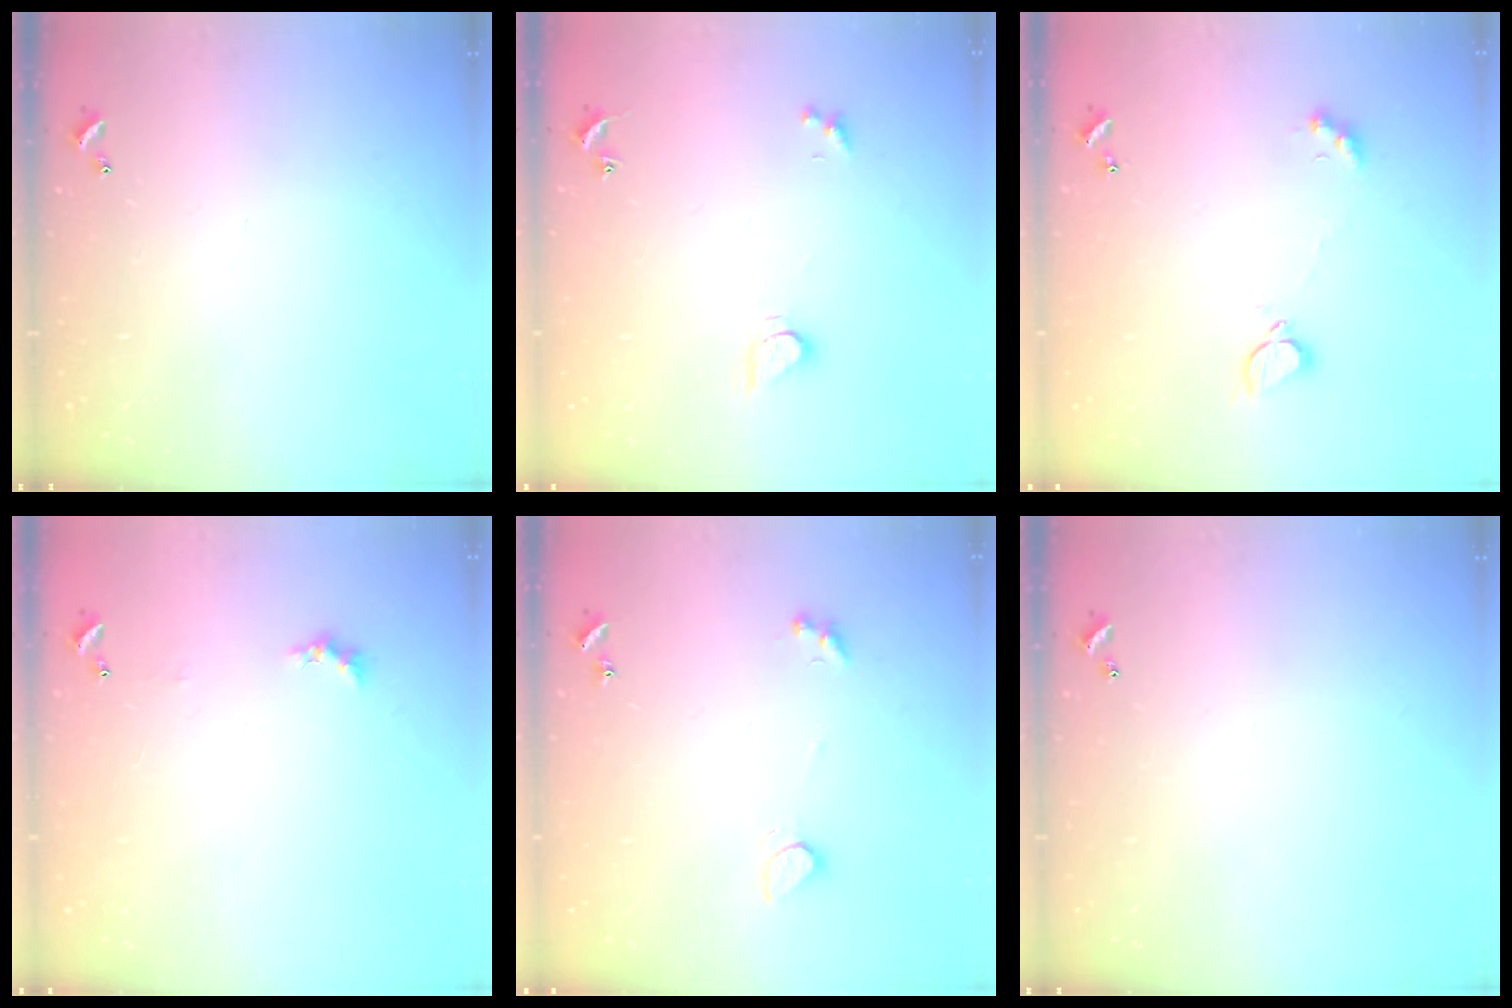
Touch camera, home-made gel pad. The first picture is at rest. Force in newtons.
{"total": 2.9, "press": 2.9, "slide": 0.5}
{"total": 2.5, "press": 2.4, "slide": 0.5}
{"total": 0.6, "press": 0.4, "slide": 0.5}
{"total": 1.4, "press": 1.2, "slide": 0.6}
{"total": 0.0}